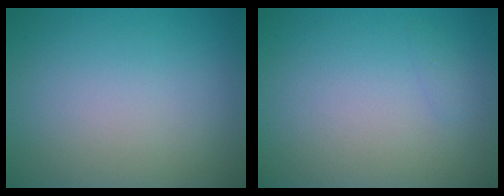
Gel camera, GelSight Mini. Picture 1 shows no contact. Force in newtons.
{"total": 0.5, "press": 0.5, "slide": 0.0}